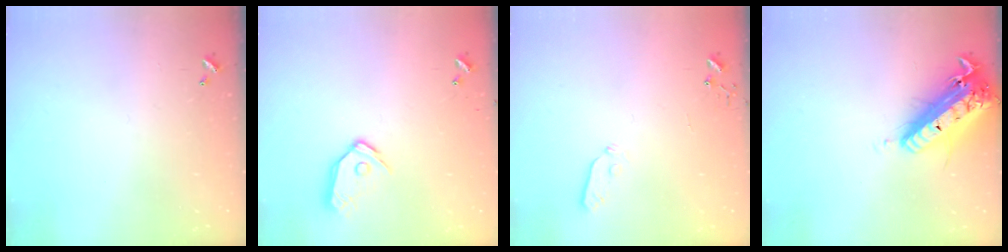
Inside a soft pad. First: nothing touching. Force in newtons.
{"total": 11.6, "press": 11.5, "slide": 1.2}
{"total": 3.9, "press": 3.8, "slide": 0.9}
{"total": 21.3, "press": 20.9, "slide": 4.2}